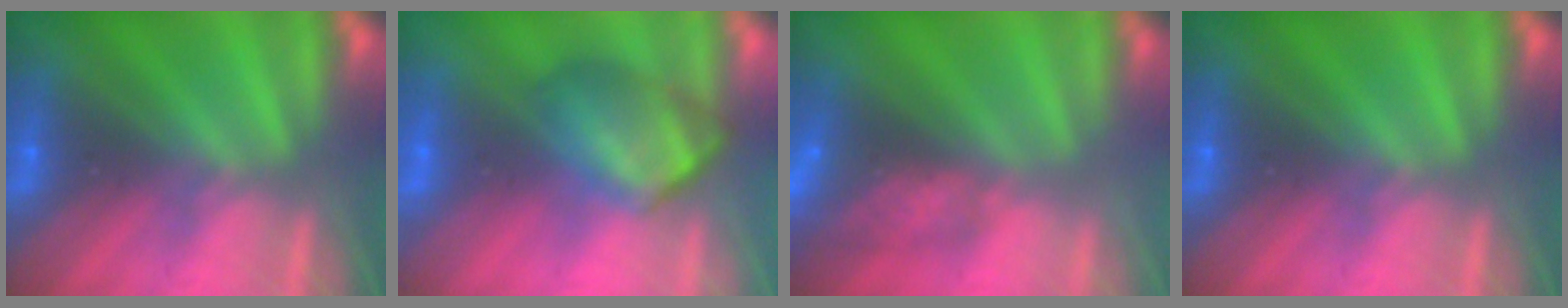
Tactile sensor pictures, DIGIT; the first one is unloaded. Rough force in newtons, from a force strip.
{"total": 4.7}
{"total": 10.8}
{"total": 0.0}